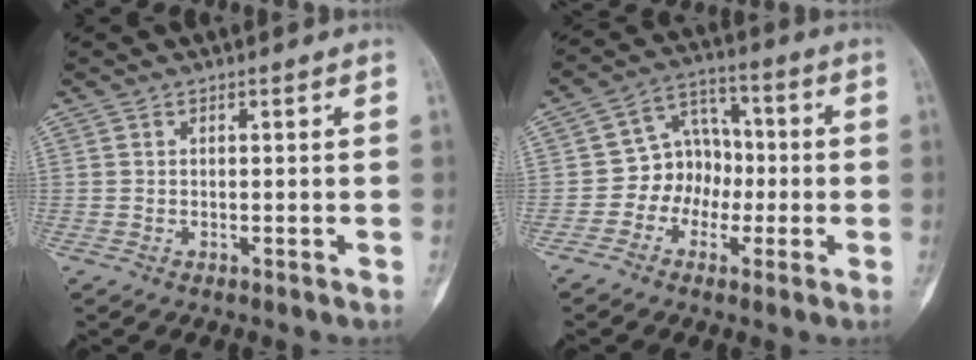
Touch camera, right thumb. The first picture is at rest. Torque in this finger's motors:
{"motor_torque": [-0.38, 0.45, 0.15, -0.10, 0.01]}